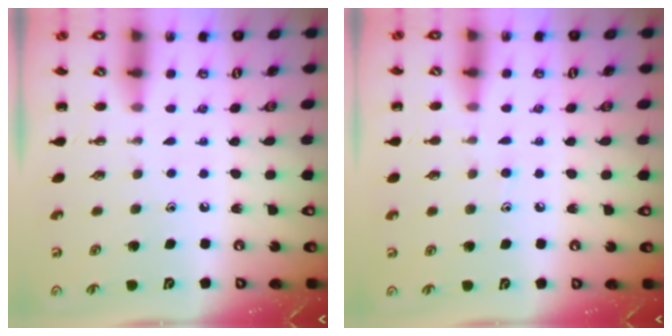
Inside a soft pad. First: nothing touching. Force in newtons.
{"total": 6.2, "press": 5.8, "slide": 2.3}